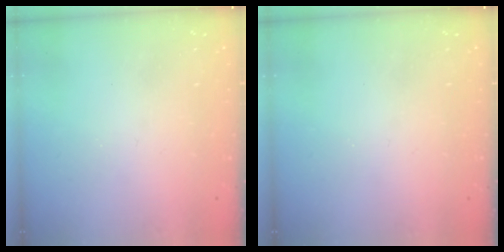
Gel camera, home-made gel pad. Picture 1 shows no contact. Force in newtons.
{"total": 0.0}